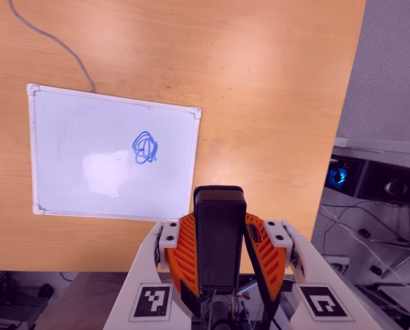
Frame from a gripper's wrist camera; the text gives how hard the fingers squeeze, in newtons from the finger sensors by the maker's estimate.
{"total": 4.0, "left": 3.0, "right": 5.0}